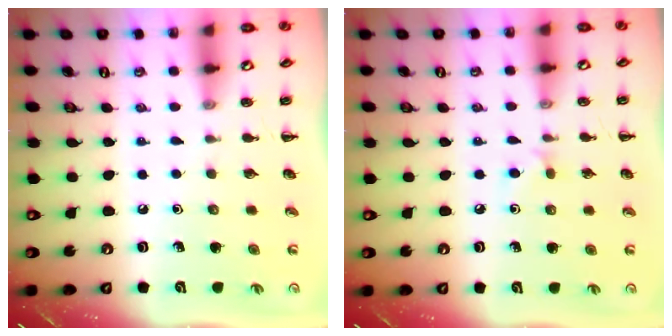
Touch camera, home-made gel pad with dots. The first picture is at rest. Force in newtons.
{"total": 4.8, "press": 4.4, "slide": 1.7}